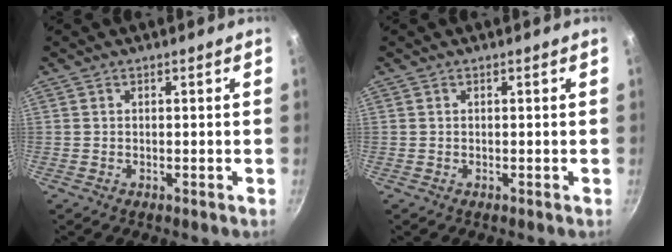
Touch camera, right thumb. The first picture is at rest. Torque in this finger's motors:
{"motor_torque": [0.06, 0.07, -0.05, 0.03, 0.00]}